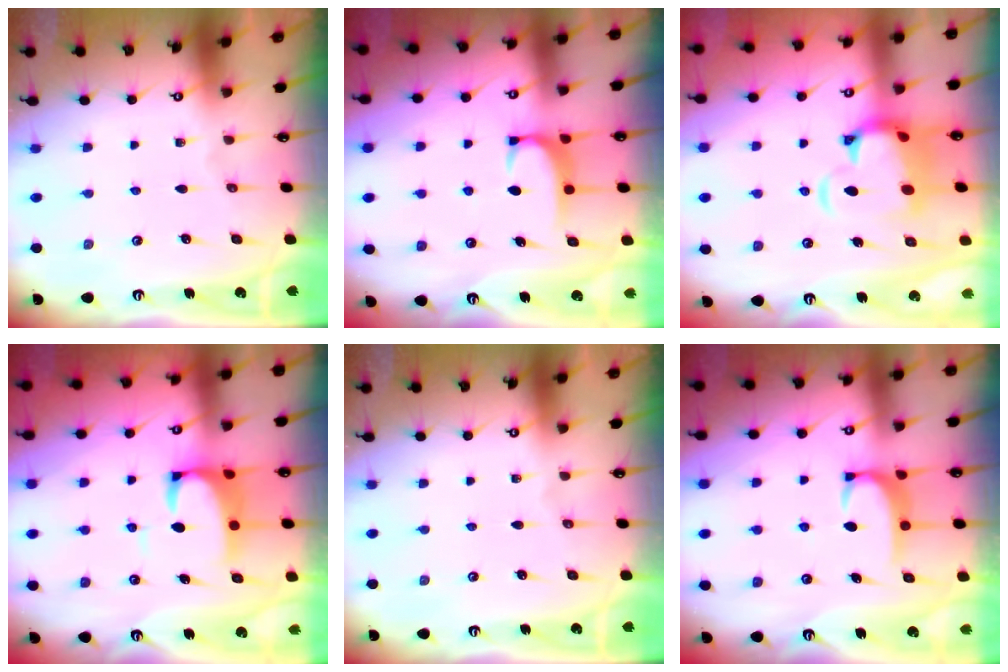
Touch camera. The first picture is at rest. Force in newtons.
{"total": 1.6, "press": 1.6, "slide": 0.5}
{"total": 7.4, "press": 7.1, "slide": 1.8}
{"total": 7.3, "press": 7.2, "slide": 1.0}
{"total": 0.0}
{"total": 2.8, "press": 2.8, "slide": 0.4}